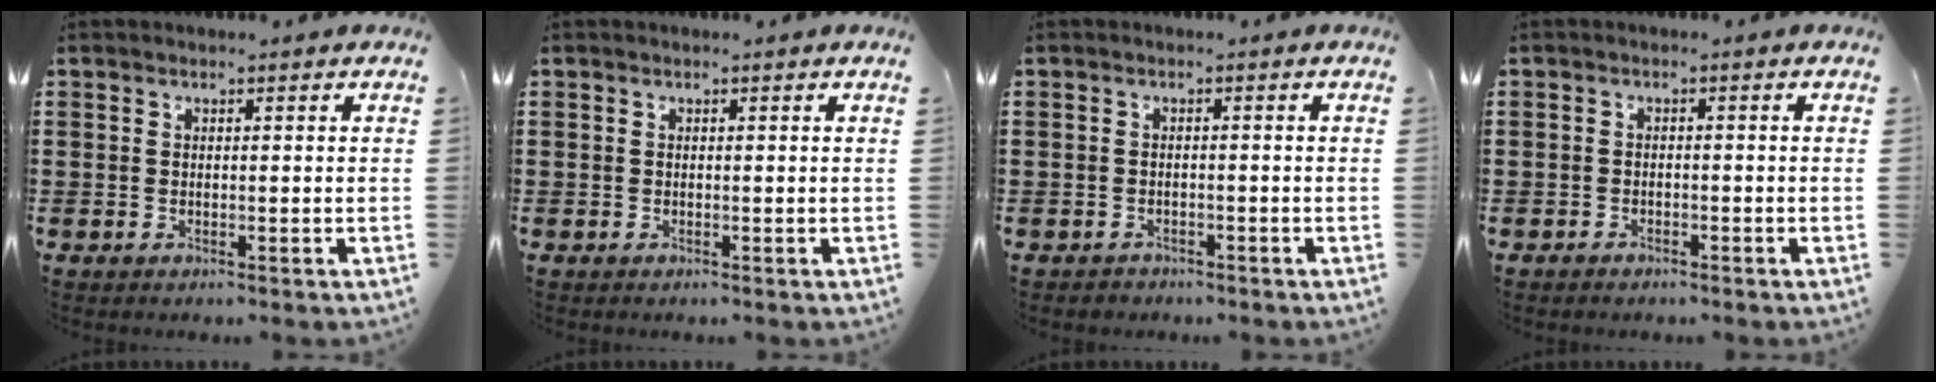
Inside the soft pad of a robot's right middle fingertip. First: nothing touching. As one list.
[{"total": 0.0}, {"total": 0.9, "force": [-0.8, 0.4, 0.0], "torque": [-0.002, 0.002, -0.020]}, {"total": 1.1, "force": [-1.0, 0.5, -0.1], "torque": [0.000, 0.004, -0.023]}]